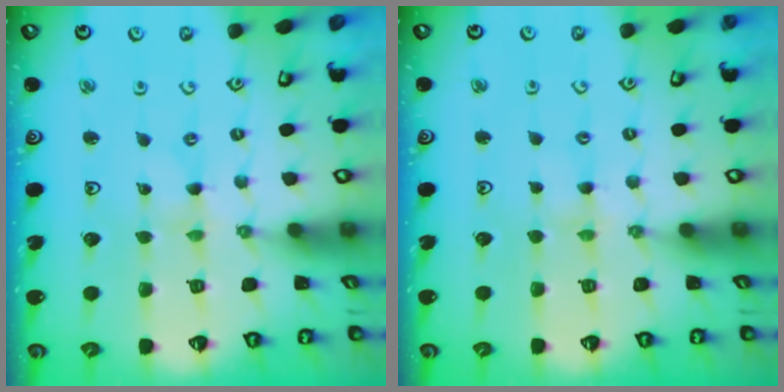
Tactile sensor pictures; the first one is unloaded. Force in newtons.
{"total": 1.3, "press": 1.2, "slide": 0.3}